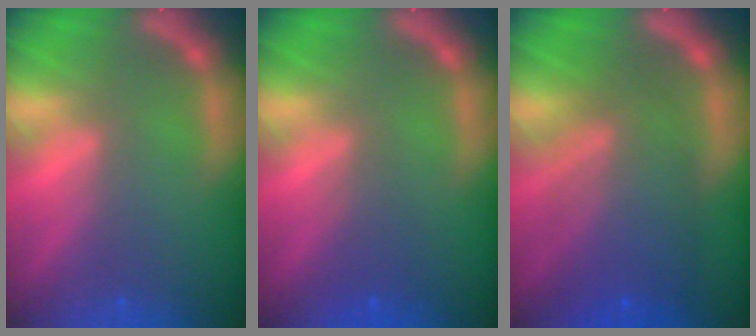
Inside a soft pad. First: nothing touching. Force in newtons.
{"total": 2.0}
{"total": 8.1}